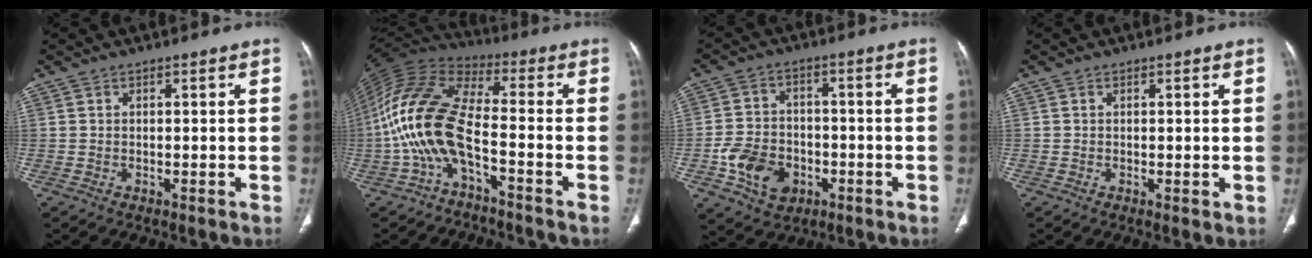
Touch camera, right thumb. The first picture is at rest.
{"total": 14.1, "force": [-4.6, 5.1, 12.3], "torque": [-0.268, 0.071, -0.103]}
{"total": 10.3, "force": [-3.6, 7.8, 5.6], "torque": [-0.080, 0.017, -0.058]}
{"total": 0.7, "force": [0.1, 0.2, 0.7], "torque": [-0.018, -0.005, 0.000]}